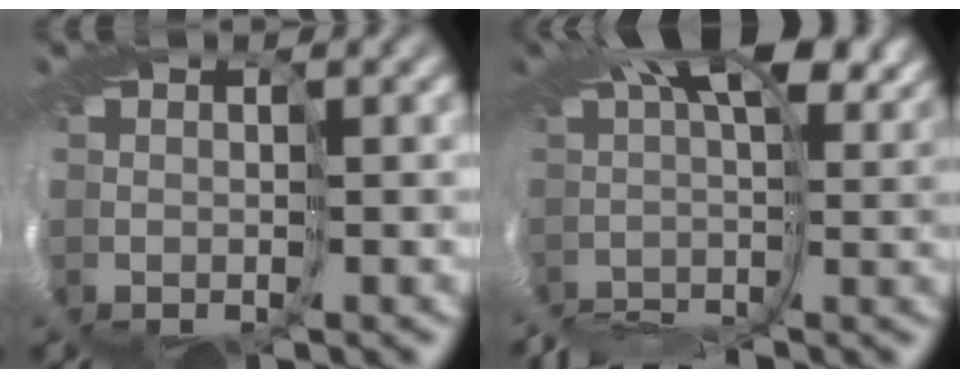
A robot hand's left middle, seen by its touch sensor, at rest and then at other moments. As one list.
[{"total": 6.2, "force": [-0.9, 2.3, 5.7], "torque": [-0.084, 0.015, -0.034]}]